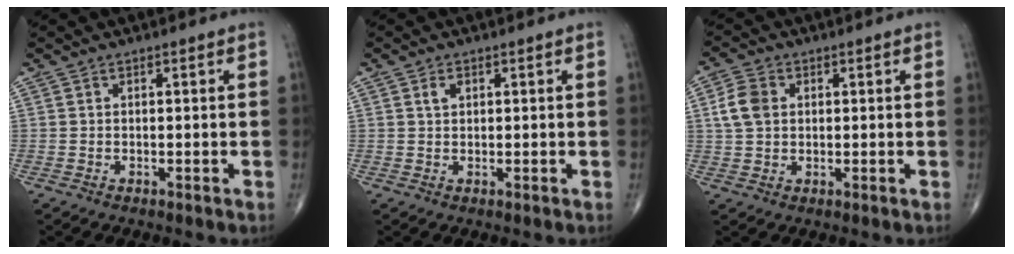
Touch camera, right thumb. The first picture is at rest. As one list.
[{"total": 1.6, "force": [0.6, 1.0, 1.0], "torque": [-0.015, 0.002, 0.012]}, {"total": 5.6, "force": [1.1, 4.1, 3.6], "torque": [-0.069, 0.006, 0.019]}]